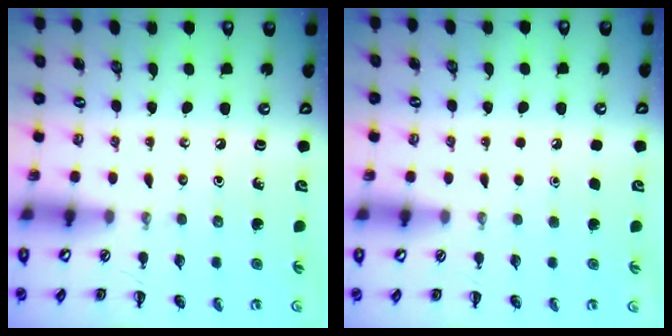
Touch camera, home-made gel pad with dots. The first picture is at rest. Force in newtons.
{"total": 1.6, "press": 1.6, "slide": 0.1}